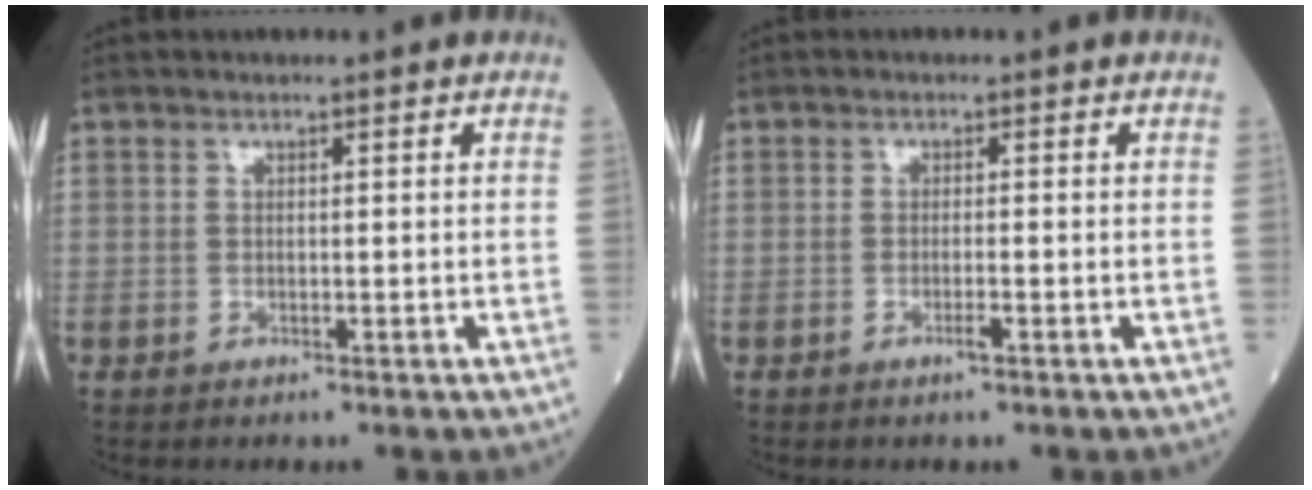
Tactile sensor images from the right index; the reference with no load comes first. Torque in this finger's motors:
{"motor_torque": [-0.08, -0.03, -0.03, 0.00]}